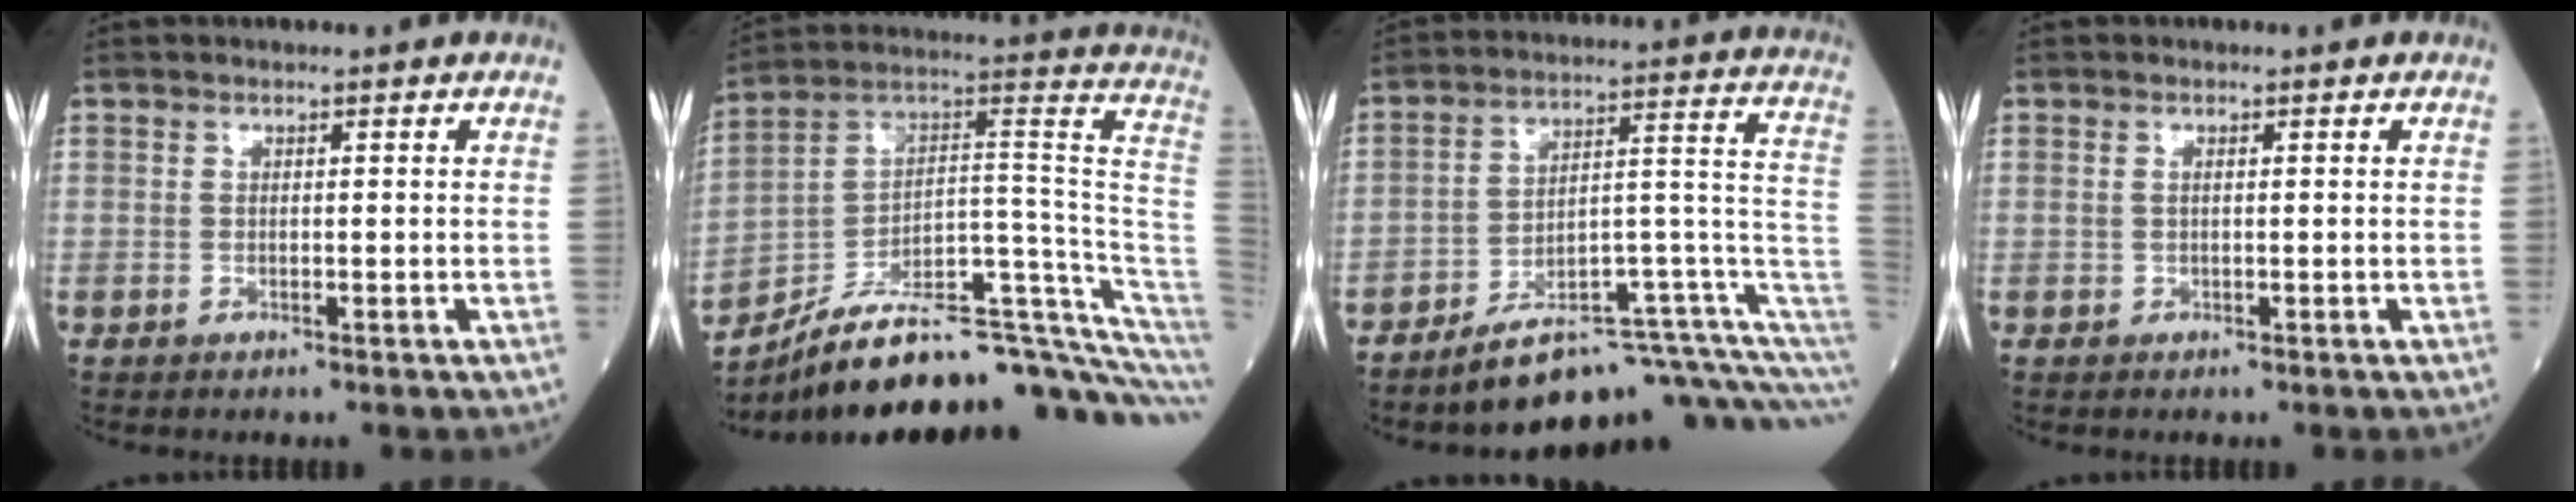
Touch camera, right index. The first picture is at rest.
{"total": 25.6, "force": [-20.7, 2.5, 14.8], "torque": [-0.121, 0.060, -0.310]}
{"total": 13.6, "force": [-9.7, 1.4, 9.5], "torque": [-0.092, 0.091, -0.143]}
{"total": 0.5, "force": [0.1, 0.2, 0.5], "torque": [-0.014, 0.002, 0.003]}